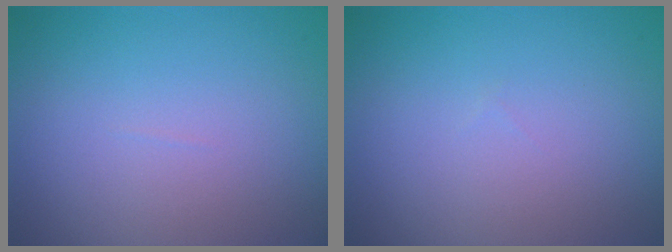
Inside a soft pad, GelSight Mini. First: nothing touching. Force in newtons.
{"total": 0.0}